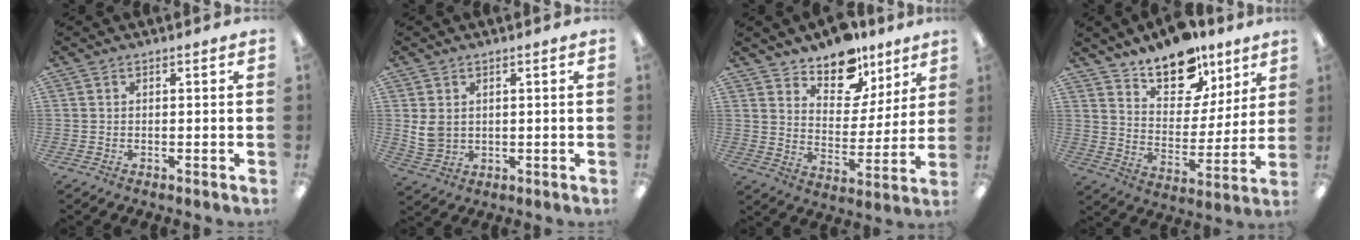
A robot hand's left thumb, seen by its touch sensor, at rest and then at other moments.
{"total": 4.9, "force": [1.4, 3.8, 2.8], "torque": [-0.052, 0.001, 0.030]}
{"total": 12.7, "force": [10.1, 6.7, 3.8], "torque": [-0.056, -0.071, 0.186]}
{"total": 14.7, "force": [11.3, 7.5, 5.7], "torque": [-0.086, -0.076, 0.203]}